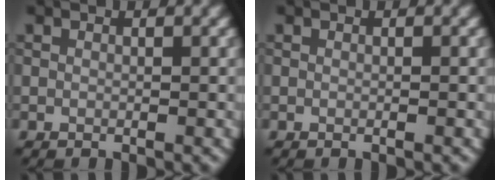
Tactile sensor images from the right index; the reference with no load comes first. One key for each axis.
{"total": 0.0}